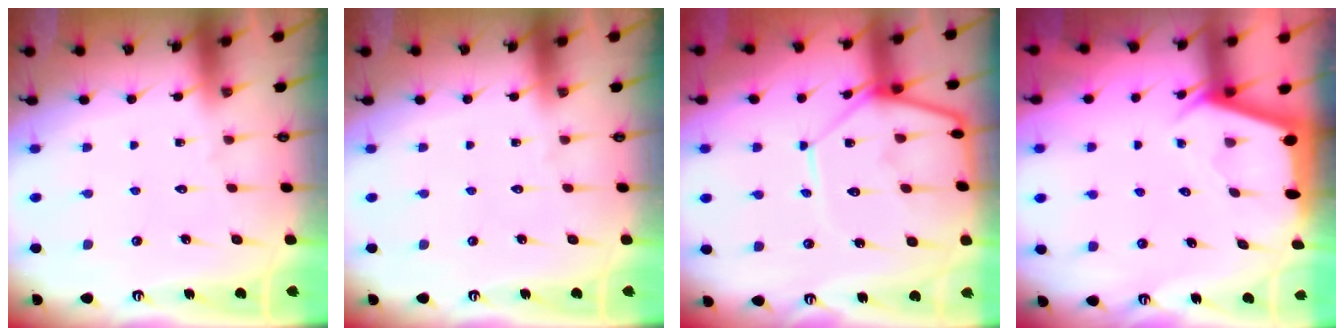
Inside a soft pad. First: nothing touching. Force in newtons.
{"total": 0.0}
{"total": 13.1, "press": 13.1, "slide": 1.0}
{"total": 2.4, "press": 2.4, "slide": 0.3}